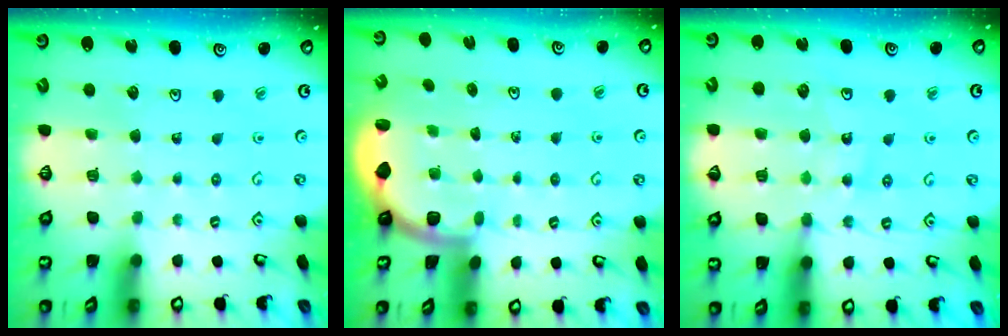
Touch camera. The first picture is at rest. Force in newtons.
{"total": 1.8, "press": 1.7, "slide": 0.3}
{"total": 12.1, "press": 11.6, "slide": 3.5}